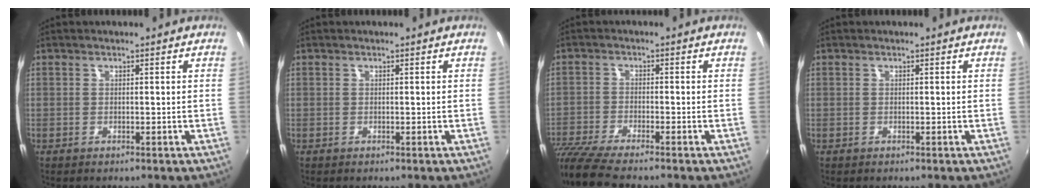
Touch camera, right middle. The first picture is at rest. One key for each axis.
{"total": 0.0}
{"total": 9.5, "fx": -8.4, "fy": 0.5, "fz": 4.4, "tx": -0.112, "ty": -0.035, "tz": -0.158}
{"total": 0.0}